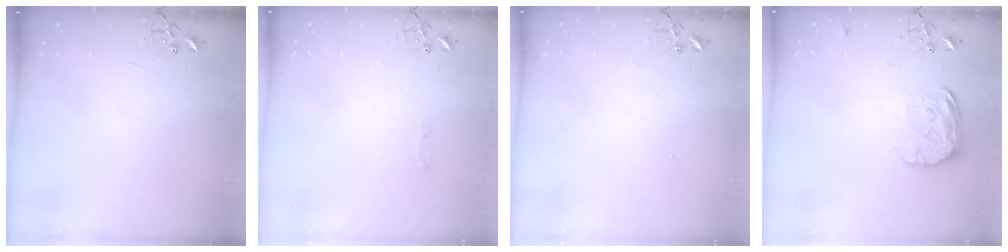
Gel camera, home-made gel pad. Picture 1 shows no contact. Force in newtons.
{"total": 2.8, "press": 2.8, "slide": 0.4}
{"total": 1.1, "press": 1.1, "slide": 0.1}
{"total": 12.7, "press": 12.6, "slide": 0.7}